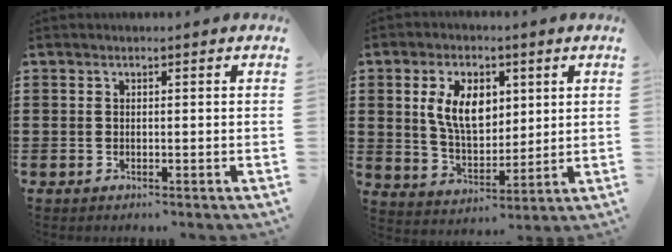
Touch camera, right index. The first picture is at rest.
{"total": 8.7, "force": [2.4, 5.2, 6.4], "torque": [-0.139, 0.011, 0.041]}